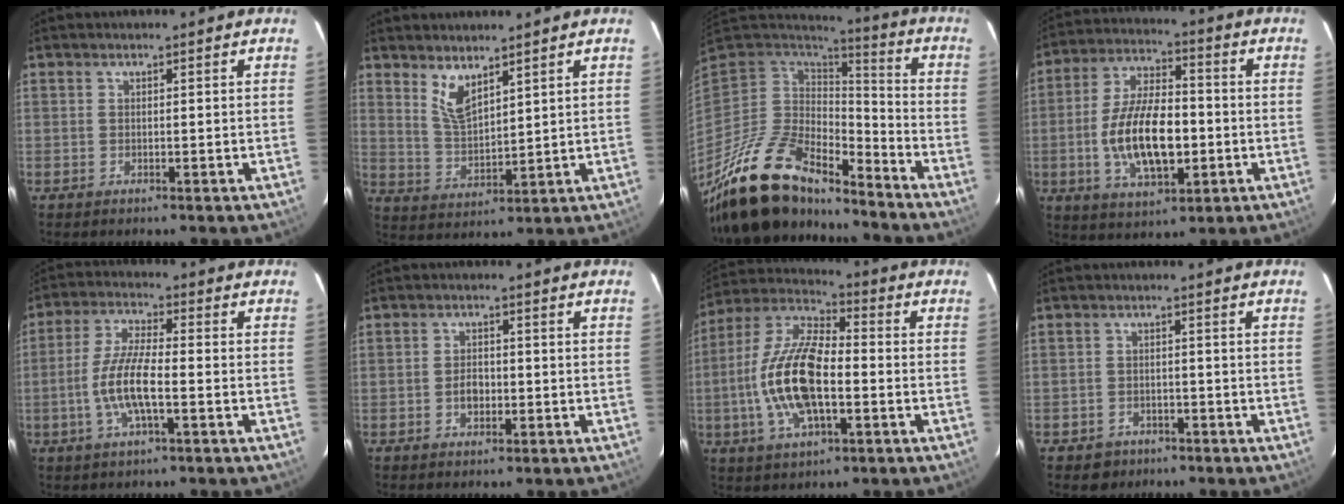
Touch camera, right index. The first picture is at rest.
{"total": 6.2, "force": [4.2, 2.2, 3.9], "torque": [-0.073, -0.008, 0.090]}
{"total": 21.3, "force": [-17.2, 7.1, 10.3], "torque": [-0.208, -0.025, -0.308]}
{"total": 15.3, "force": [-2.7, 7.1, 13.3], "torque": [-0.260, 0.002, -0.042]}
{"total": 9.1, "force": [-2.6, 2.0, 8.5], "torque": [-0.176, -0.001, -0.052]}
{"total": 3.0, "force": [-0.8, 2.1, 2.0], "torque": [-0.037, 0.005, -0.013]}
{"total": 16.8, "force": [-3.1, 7.1, 15.0], "torque": [-0.308, 0.004, -0.065]}
{"total": 4.2, "force": [-2.6, 3.2, 0.5], "torque": [-0.026, 0.011, -0.038]}